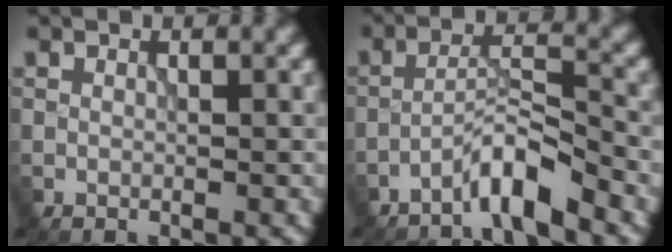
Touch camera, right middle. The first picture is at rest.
{"total": 3.7, "force": [-3.0, 0.3, 2.2], "torque": [-0.037, 0.015, -0.062]}